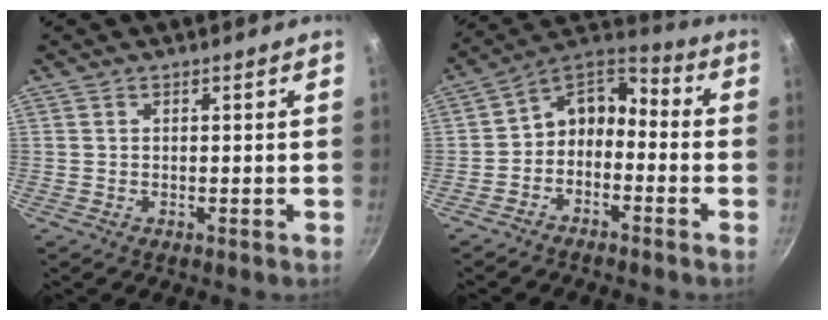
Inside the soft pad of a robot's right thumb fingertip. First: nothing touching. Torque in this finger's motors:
{"motor_torque": [0.15, 0.14, -0.06, 0.14, 0.15]}